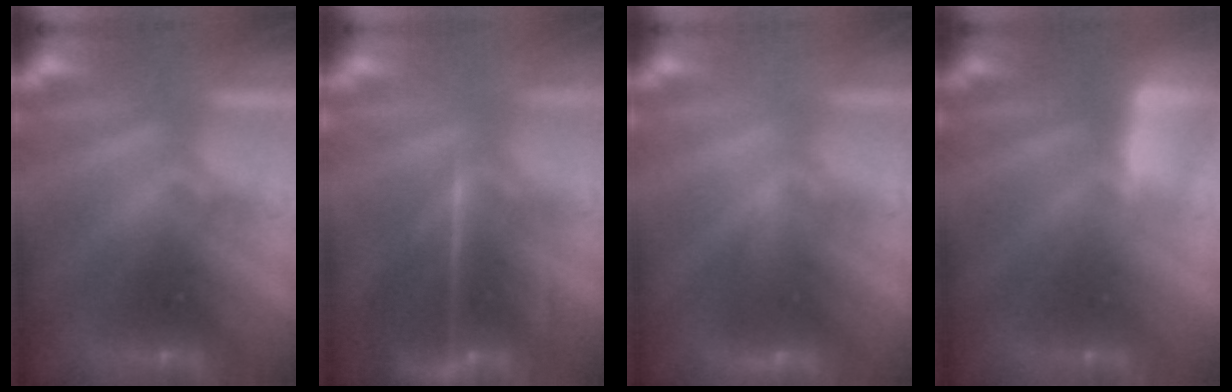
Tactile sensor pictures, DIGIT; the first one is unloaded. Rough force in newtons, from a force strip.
{"total": 7.4}
{"total": 4.5}
{"total": 2.9}